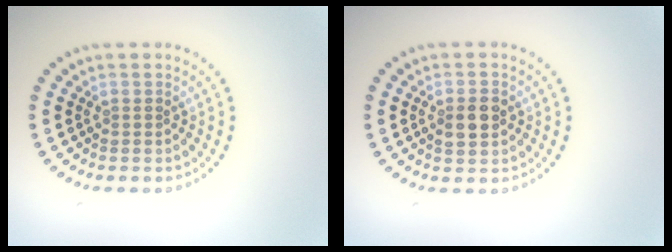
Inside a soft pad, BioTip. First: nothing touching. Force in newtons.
{"total": 2.2, "press": 2.2, "slide": 0.0}